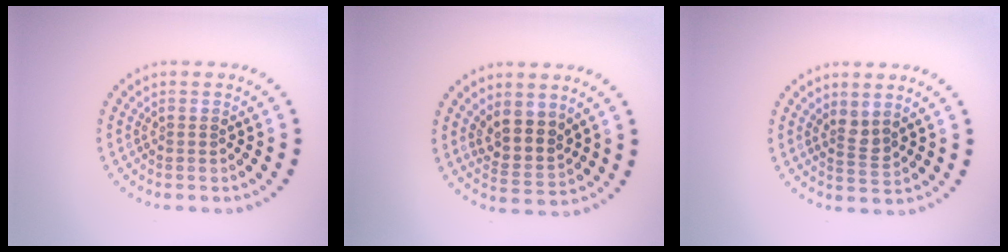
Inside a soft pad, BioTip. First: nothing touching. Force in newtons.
{"total": 3.3, "press": 2.8, "slide": 1.7}
{"total": 1.7, "press": 1.3, "slide": 1.1}